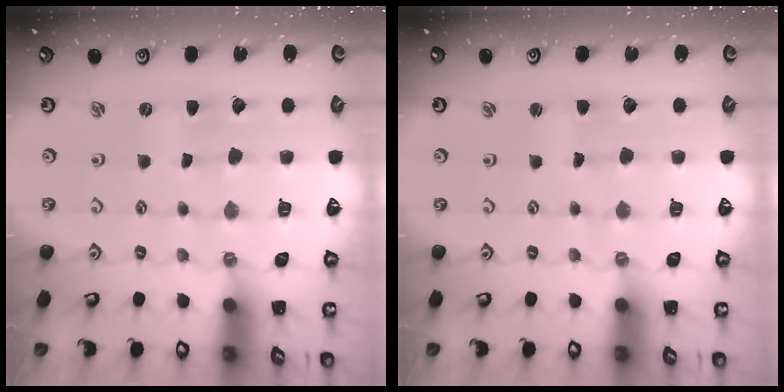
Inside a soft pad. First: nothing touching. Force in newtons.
{"total": 0.6, "press": 0.6, "slide": 0.0}